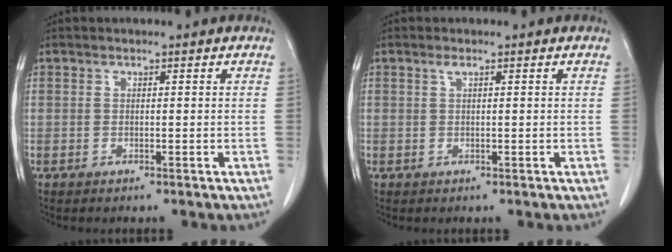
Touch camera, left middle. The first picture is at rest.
{"total": 0.7, "force": [0.4, 0.0, 0.5], "torque": [-0.012, 0.006, 0.007]}